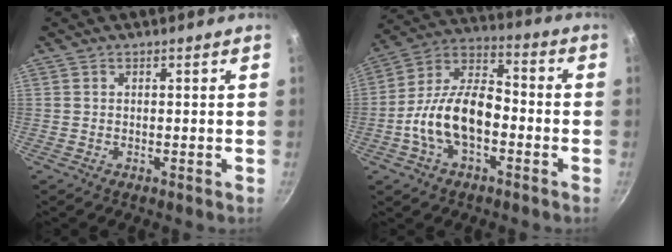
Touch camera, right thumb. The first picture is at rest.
{"total": 15.3, "force": [-3.9, 8.6, 12.1], "torque": [-0.193, 0.049, -0.086]}